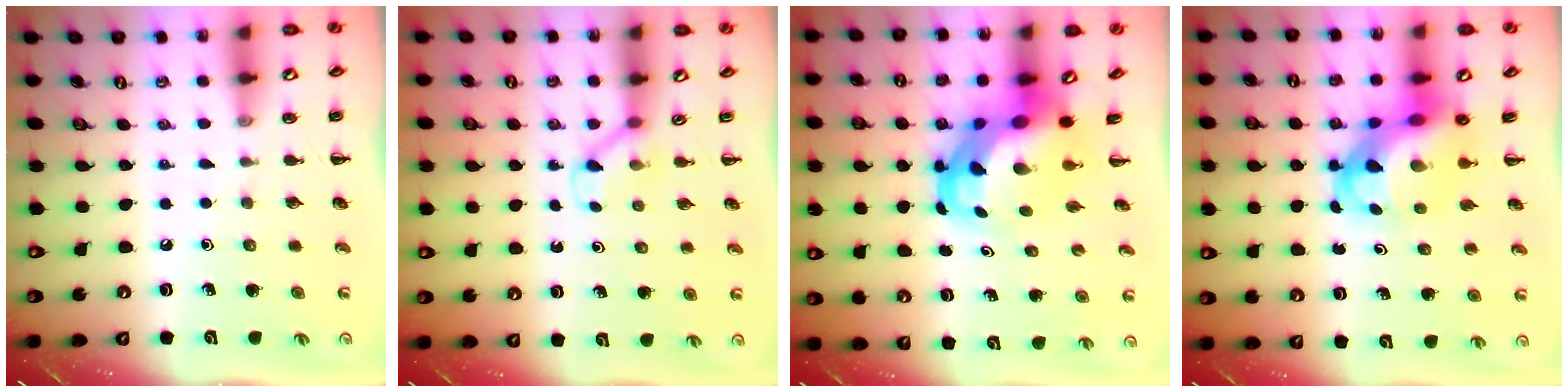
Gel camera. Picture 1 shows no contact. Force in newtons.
{"total": 3.1, "press": 2.9, "slide": 1.2}
{"total": 7.7, "press": 7.3, "slide": 2.2}
{"total": 9.7, "press": 9.3, "slide": 2.8}